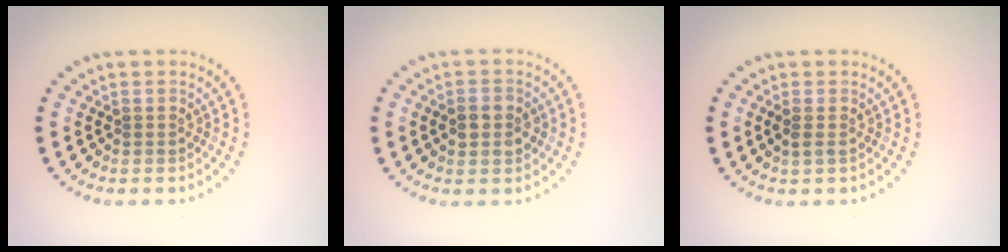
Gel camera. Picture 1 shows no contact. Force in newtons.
{"total": 2.0, "press": 1.9, "slide": 0.3}
{"total": 0.8, "press": 0.8, "slide": 0.2}